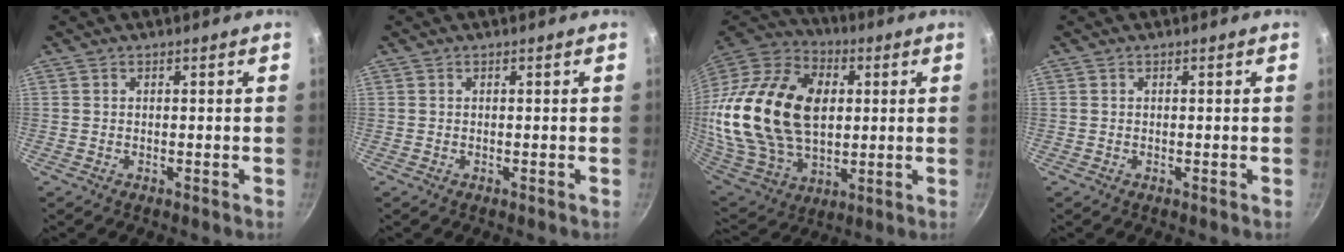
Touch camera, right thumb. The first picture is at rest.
{"total": 0.0}
{"total": 31.9, "force": [4.3, 20.8, 23.8], "torque": [-0.458, -0.001, 0.080]}
{"total": 0.0}